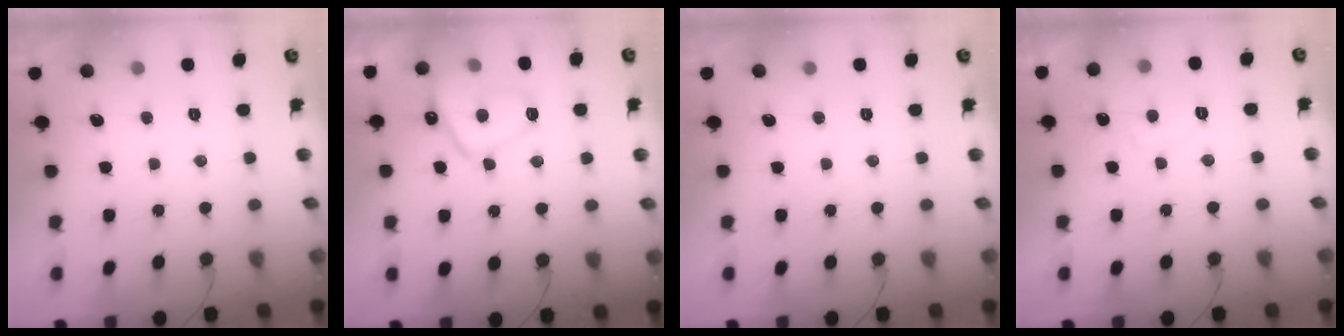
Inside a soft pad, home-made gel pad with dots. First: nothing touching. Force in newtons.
{"total": 10.9, "press": 10.8, "slide": 1.3}
{"total": 0.0}
{"total": 3.2, "press": 3.1, "slide": 0.5}